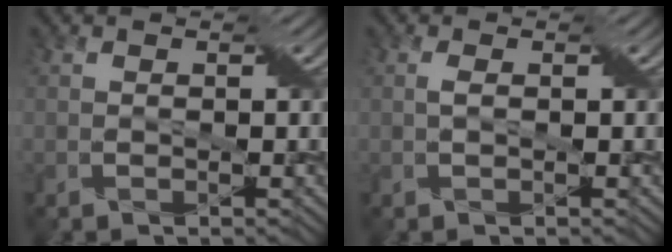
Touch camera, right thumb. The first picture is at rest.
{"total": 0.7, "force": [0.2, 0.1, 0.7], "torque": [-0.019, 0.004, 0.002]}